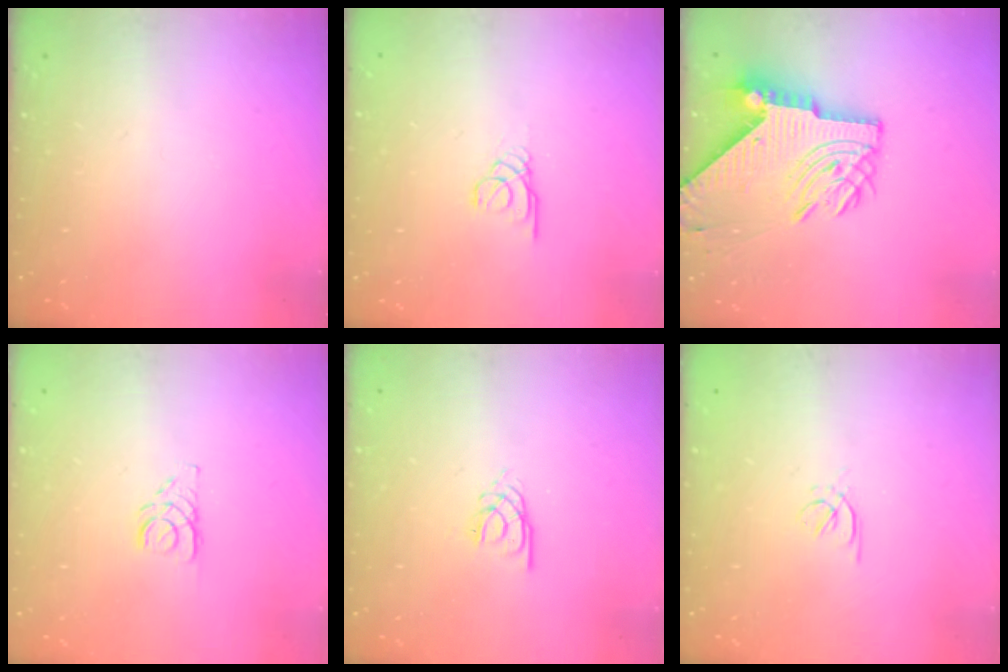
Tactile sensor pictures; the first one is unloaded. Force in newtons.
{"total": 1.7, "press": 1.7, "slide": 0.2}
{"total": 9.4, "press": 9.4, "slide": 1.1}
{"total": 2.9, "press": 2.9, "slide": 0.3}
{"total": 2.3, "press": 2.3, "slide": 0.2}
{"total": 1.6, "press": 1.5, "slide": 0.5}